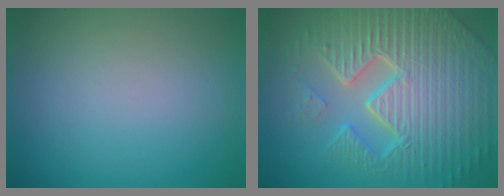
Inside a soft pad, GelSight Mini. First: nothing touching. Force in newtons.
{"total": 10.7, "press": 6.9, "slide": 8.1}